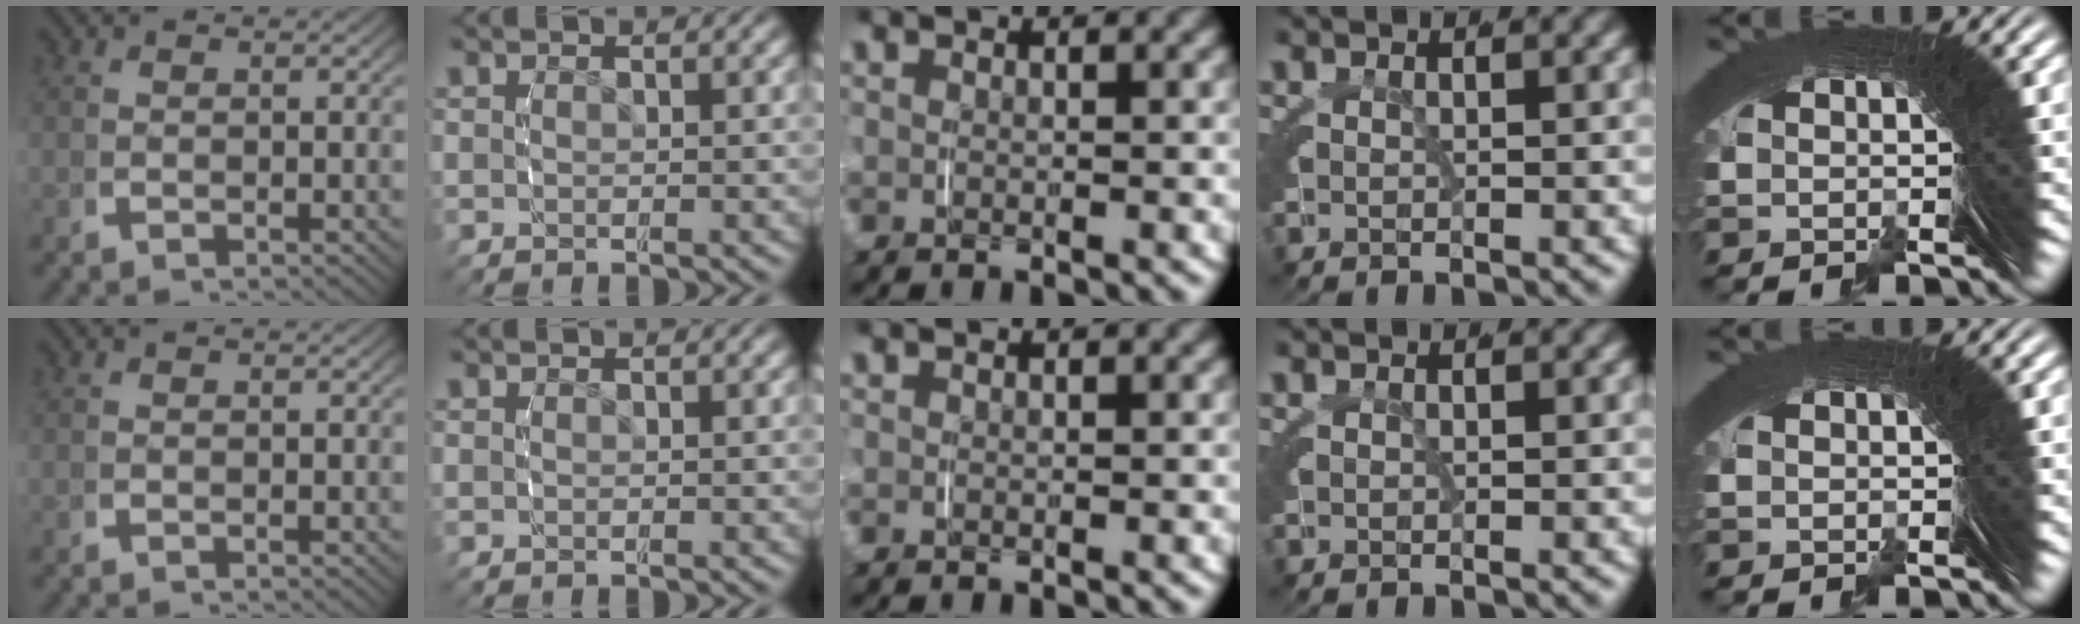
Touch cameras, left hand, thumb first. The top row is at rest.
{}